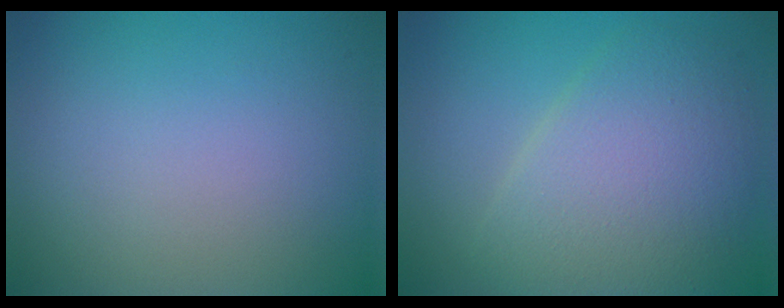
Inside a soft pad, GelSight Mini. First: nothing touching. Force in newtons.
{"total": 6.7, "press": 6.7, "slide": 0.3}